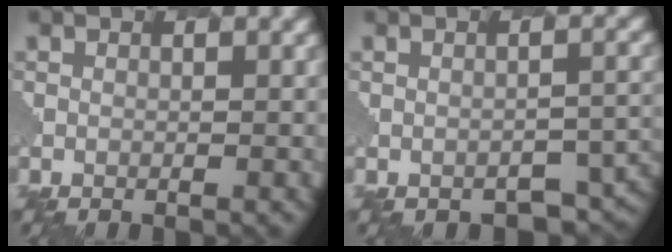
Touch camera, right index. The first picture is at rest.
{"total": 3.1, "force": [-2.6, 1.3, 1.0], "torque": [-0.014, -0.003, -0.029]}